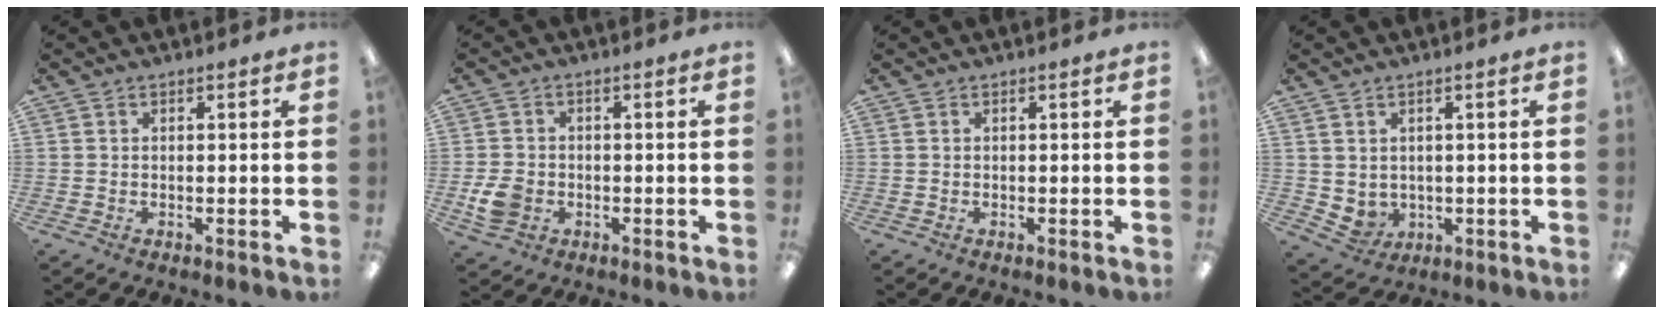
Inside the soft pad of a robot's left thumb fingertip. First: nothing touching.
{"total": 5.5, "force": [-1.6, 4.5, 2.8], "torque": [-0.049, -0.001, -0.032]}
{"total": 0.0}
{"total": 3.4, "force": [1.8, 2.7, 0.9], "torque": [-0.030, -0.011, 0.035]}